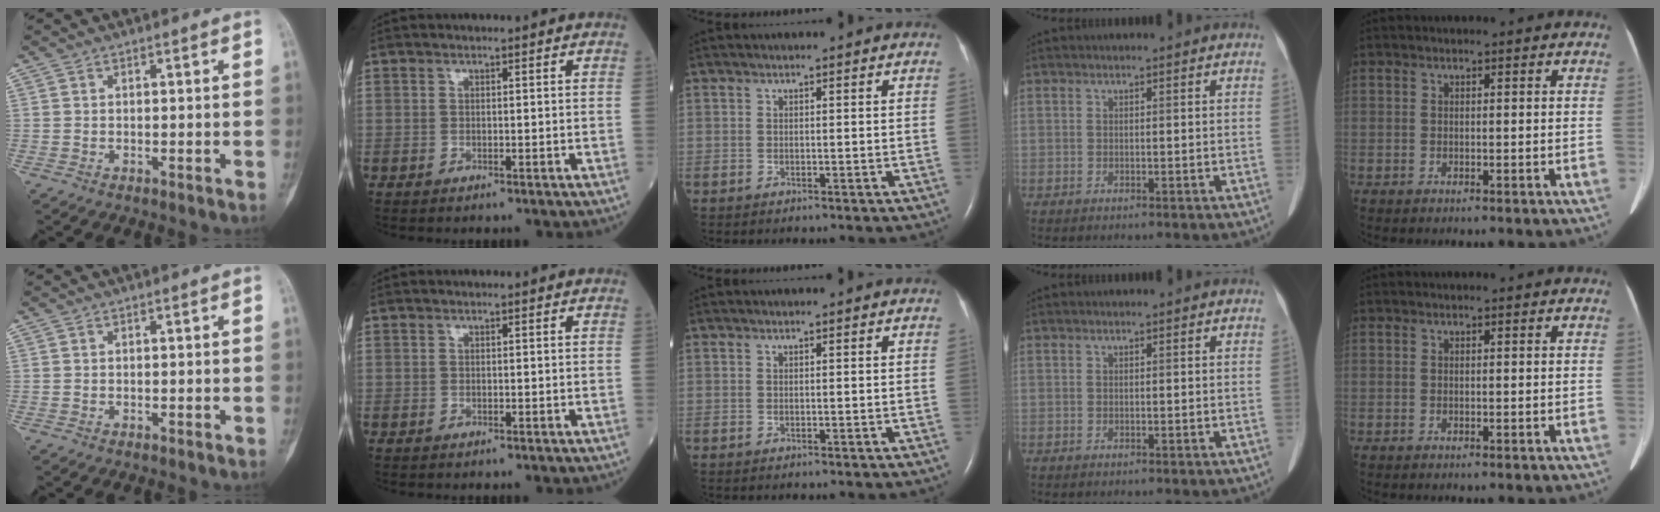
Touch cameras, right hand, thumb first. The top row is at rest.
{}